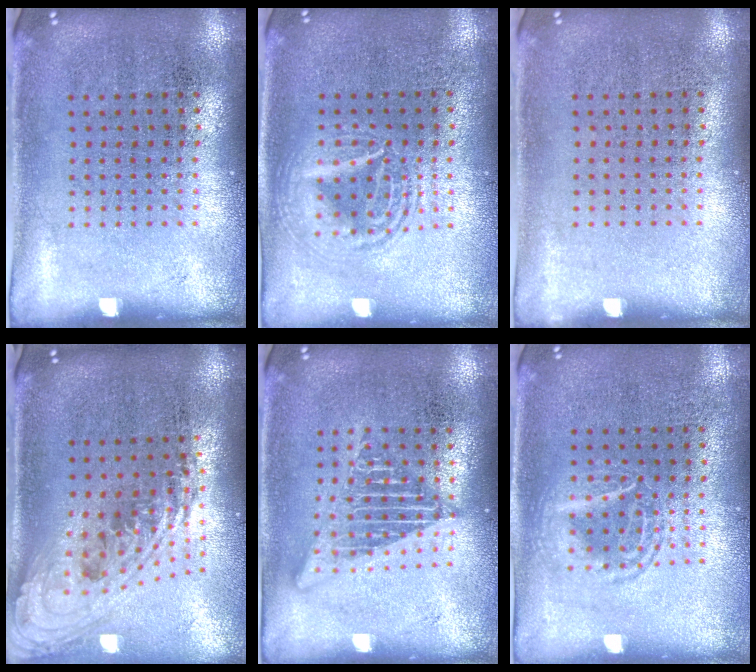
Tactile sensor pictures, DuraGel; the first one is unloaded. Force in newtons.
{"total": 2.9, "press": 2.9, "slide": 0.4}
{"total": 0.0}
{"total": 2.4, "press": 1.7, "slide": 1.7}
{"total": 2.6, "press": 2.6, "slide": 0.3}
{"total": 1.3, "press": 1.2, "slide": 0.2}